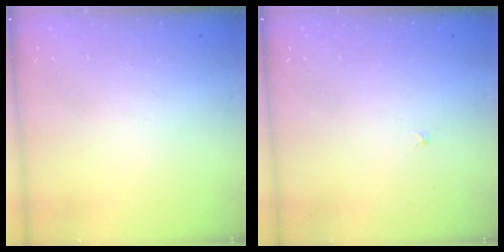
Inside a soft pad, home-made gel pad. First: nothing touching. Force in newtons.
{"total": 1.0, "press": 0.9, "slide": 0.3}